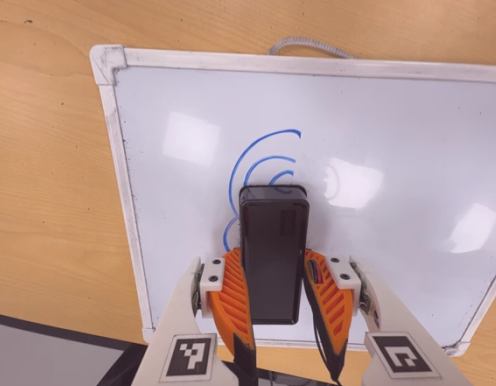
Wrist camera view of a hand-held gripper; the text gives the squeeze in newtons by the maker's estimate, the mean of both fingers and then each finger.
{"total": 10.1, "left": 10.2, "right": 10.1}